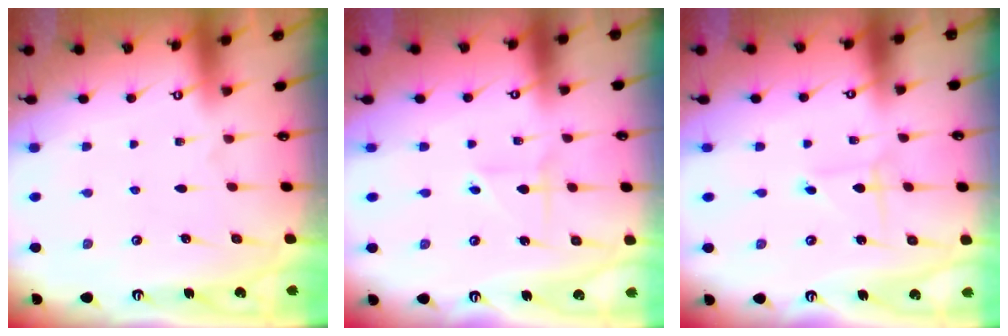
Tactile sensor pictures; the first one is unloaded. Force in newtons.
{"total": 2.1, "press": 1.9, "slide": 0.7}
{"total": 1.1, "press": 1.1, "slide": 0.1}